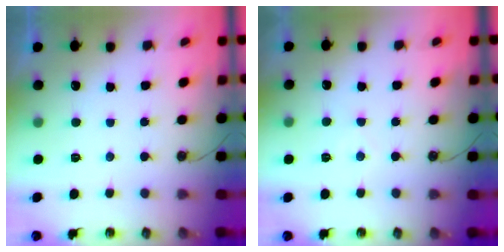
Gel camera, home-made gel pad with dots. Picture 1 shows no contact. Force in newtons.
{"total": 3.5, "press": 3.5, "slide": 0.5}